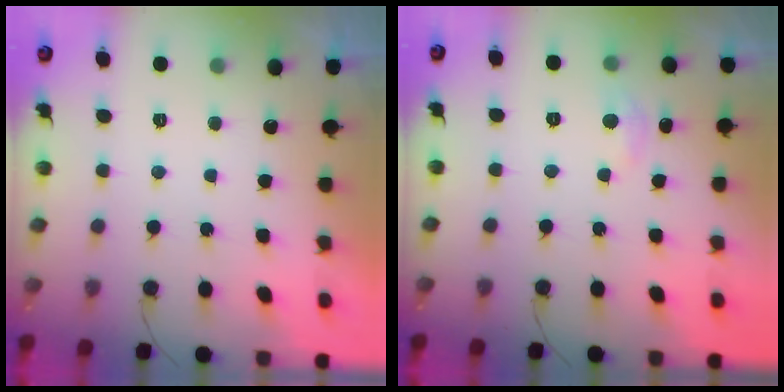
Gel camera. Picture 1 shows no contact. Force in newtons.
{"total": 3.7, "press": 3.7, "slide": 0.5}